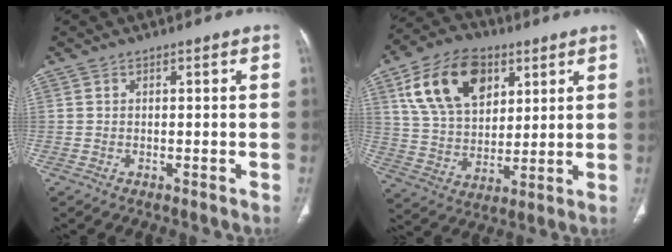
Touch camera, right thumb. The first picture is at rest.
{"total": 18.1, "force": [7.7, 11.8, 11.3], "torque": [-0.175, -0.018, 0.143]}